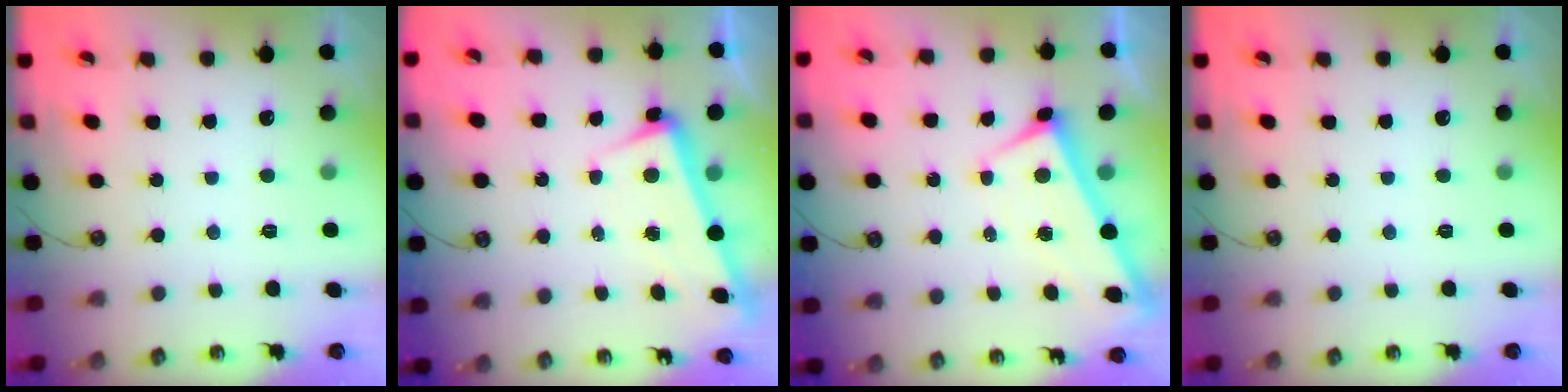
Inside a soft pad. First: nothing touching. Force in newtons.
{"total": 3.5, "press": 3.3, "slide": 1.2}
{"total": 0.9, "press": 0.3, "slide": 0.8}
{"total": 0.0}